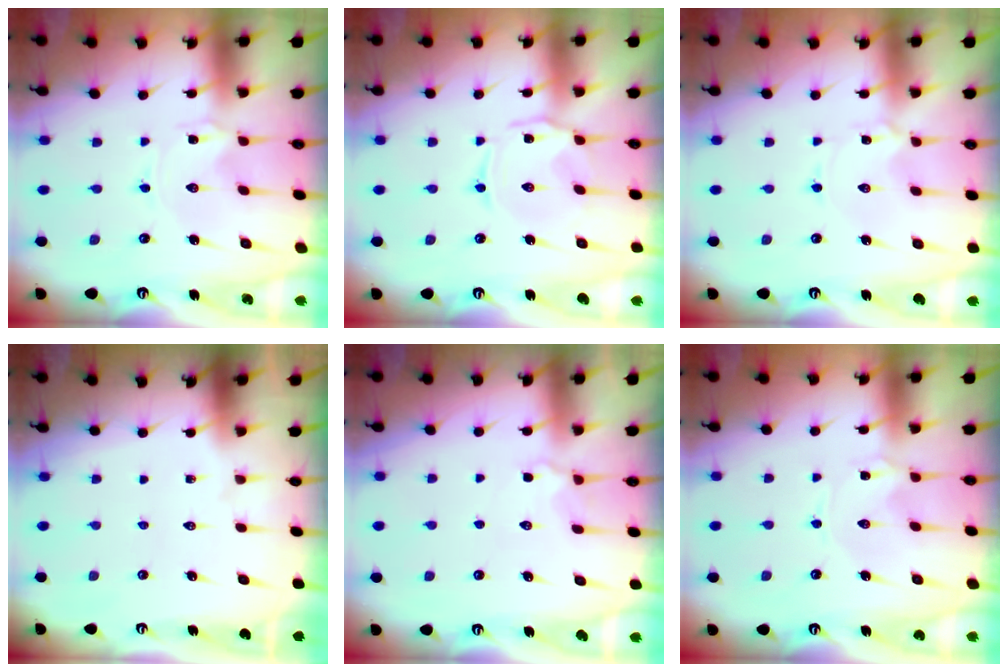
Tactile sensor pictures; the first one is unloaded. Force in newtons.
{"total": 1.9, "press": 1.9, "slide": 0.3}
{"total": 0.0}
{"total": 0.0}
{"total": 4.8, "press": 4.6, "slide": 1.1}
{"total": 0.0}